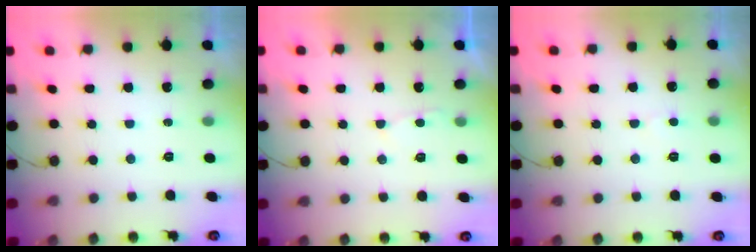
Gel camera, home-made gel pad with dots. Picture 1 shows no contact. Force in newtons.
{"total": 2.5, "press": 2.5, "slide": 0.4}
{"total": 2.8, "press": 2.8, "slide": 0.2}